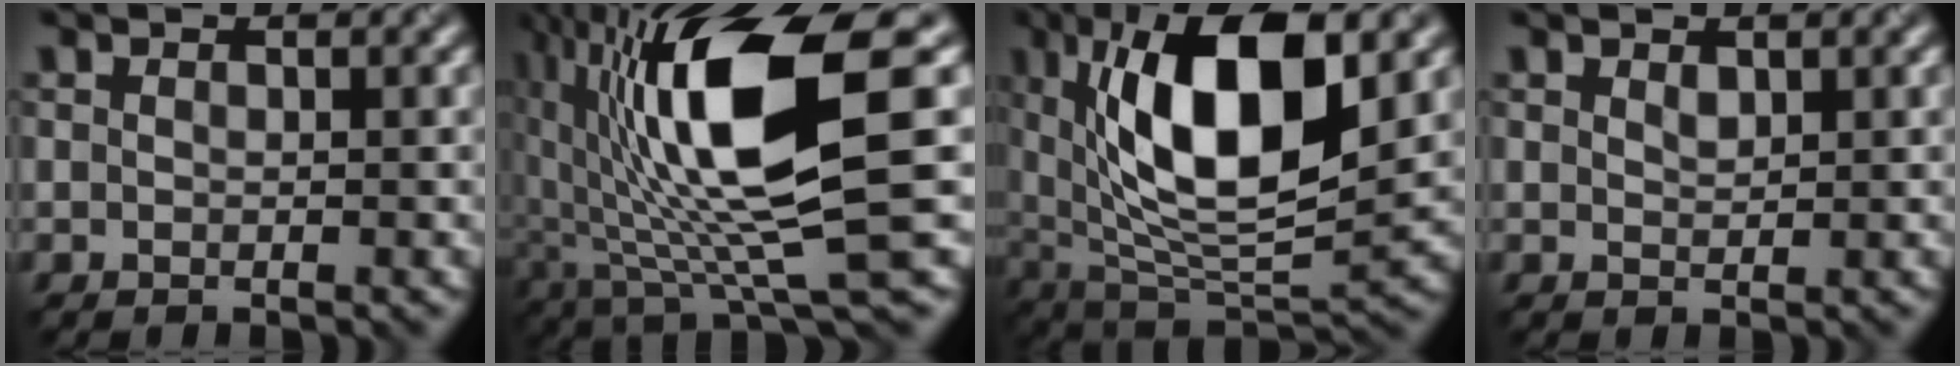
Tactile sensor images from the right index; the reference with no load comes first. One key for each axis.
{"total": 13.5, "fx": 2.0, "fy": 3.6, "fz": 12.8, "tx": -0.234, "ty": -0.018, "tz": 0.045}
{"total": 13.4, "fx": 3.6, "fy": 5.3, "fz": 11.7, "tx": -0.193, "ty": 0.000, "tz": 0.061}
{"total": 0.7, "fx": 0.6, "fy": 0.3, "fz": 0.4, "tx": -0.009, "ty": -0.002, "tz": 0.013}